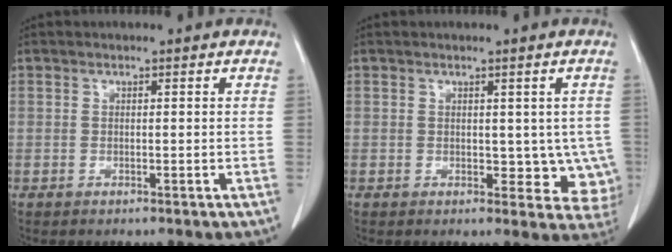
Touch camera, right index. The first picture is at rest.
{"total": 5.6, "force": [0.0, 3.9, 4.1], "torque": [-0.019, -0.001, 0.007]}